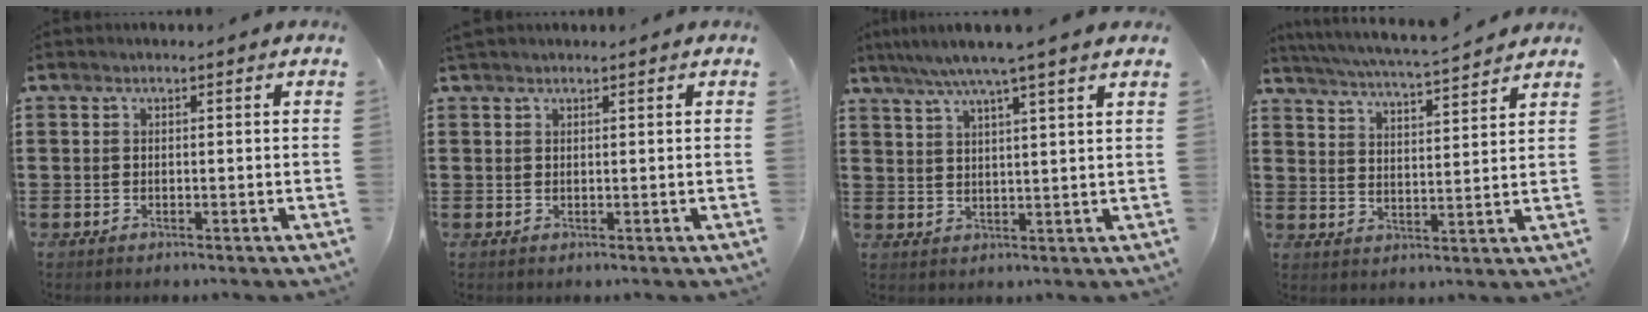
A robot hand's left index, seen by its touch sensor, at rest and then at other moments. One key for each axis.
{"total": 0.7, "fx": 0.7, "fy": 0.2, "fz": 0.2, "tx": -0.006, "ty": 0.001, "tz": 0.013}
{"total": 5.4, "fx": 4.2, "fy": -0.7, "fz": 3.3, "tx": -0.076, "ty": -0.014, "tz": 0.071}
{"total": 4.7, "fx": 4.4, "fy": -0.5, "fz": 1.5, "tx": -0.048, "ty": -0.033, "tz": 0.072}